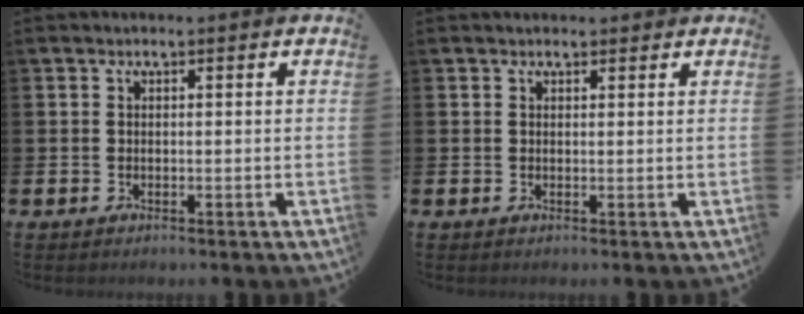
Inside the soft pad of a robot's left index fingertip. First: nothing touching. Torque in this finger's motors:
{"motor_torque": [1.05, -1.09, -0.11, 0.01]}